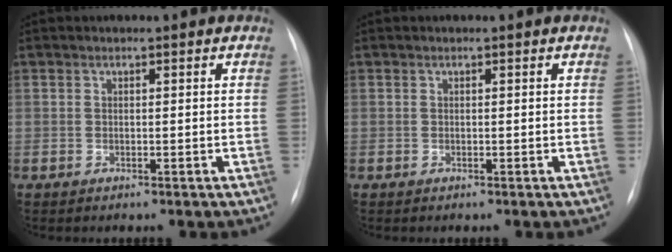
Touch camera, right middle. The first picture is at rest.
{"total": 0.0}